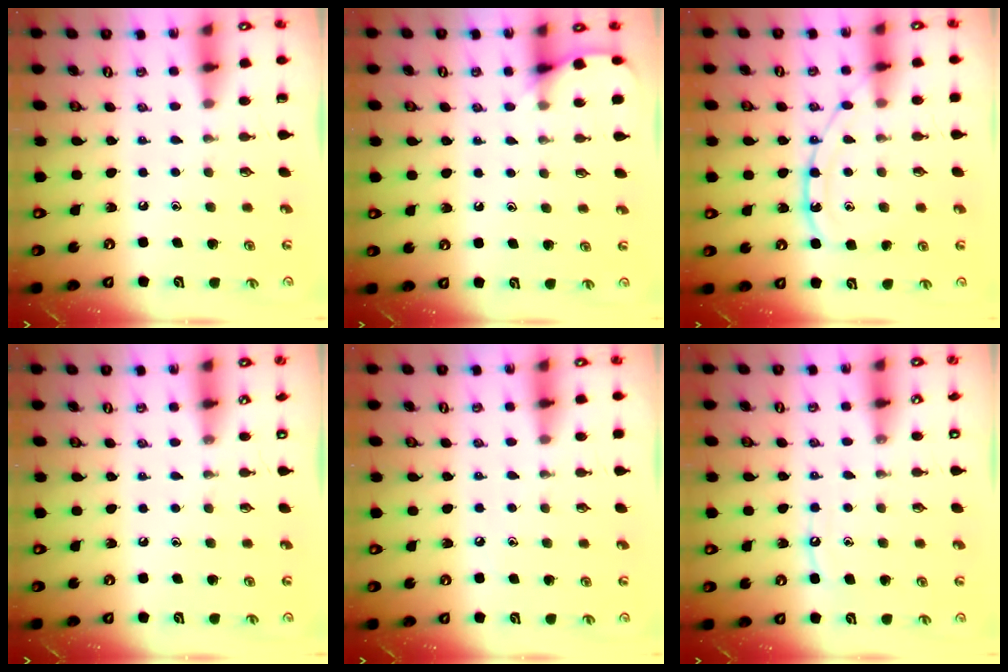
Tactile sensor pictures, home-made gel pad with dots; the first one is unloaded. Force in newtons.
{"total": 5.7, "press": 5.7, "slide": 0.7}
{"total": 13.2, "press": 13.1, "slide": 1.2}
{"total": 0.0}
{"total": 2.7, "press": 2.7, "slide": 0.4}
{"total": 5.5, "press": 5.5, "slide": 0.6}